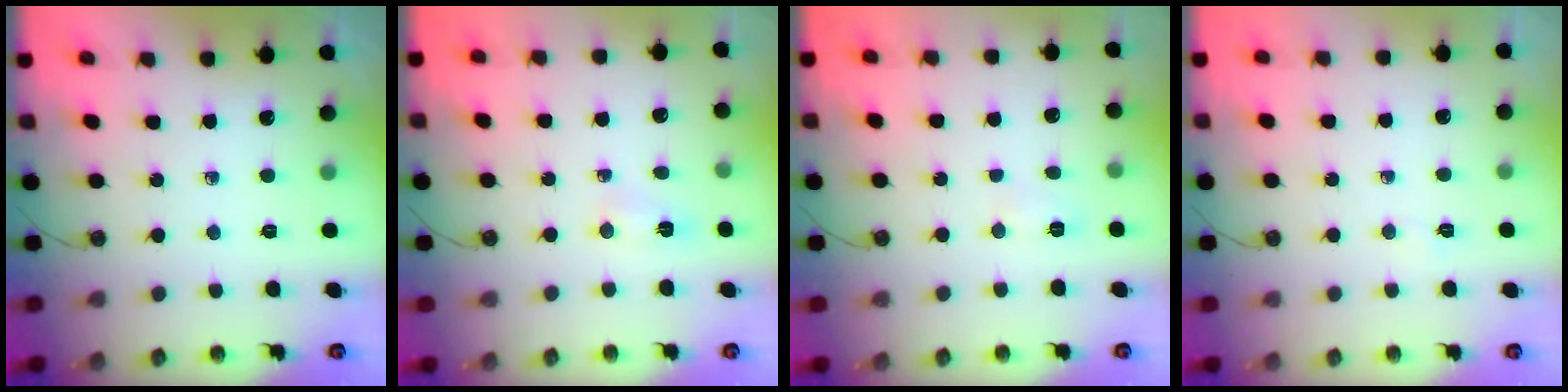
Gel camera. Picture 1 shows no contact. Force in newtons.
{"total": 3.6, "press": 3.6, "slide": 0.4}
{"total": 3.6, "press": 3.6, "slide": 0.7}
{"total": 13.8, "press": 3.4, "slide": 13.3}